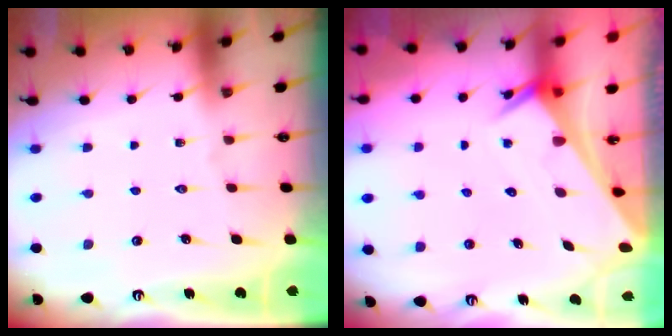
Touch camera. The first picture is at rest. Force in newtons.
{"total": 2.6, "press": 2.6, "slide": 0.2}